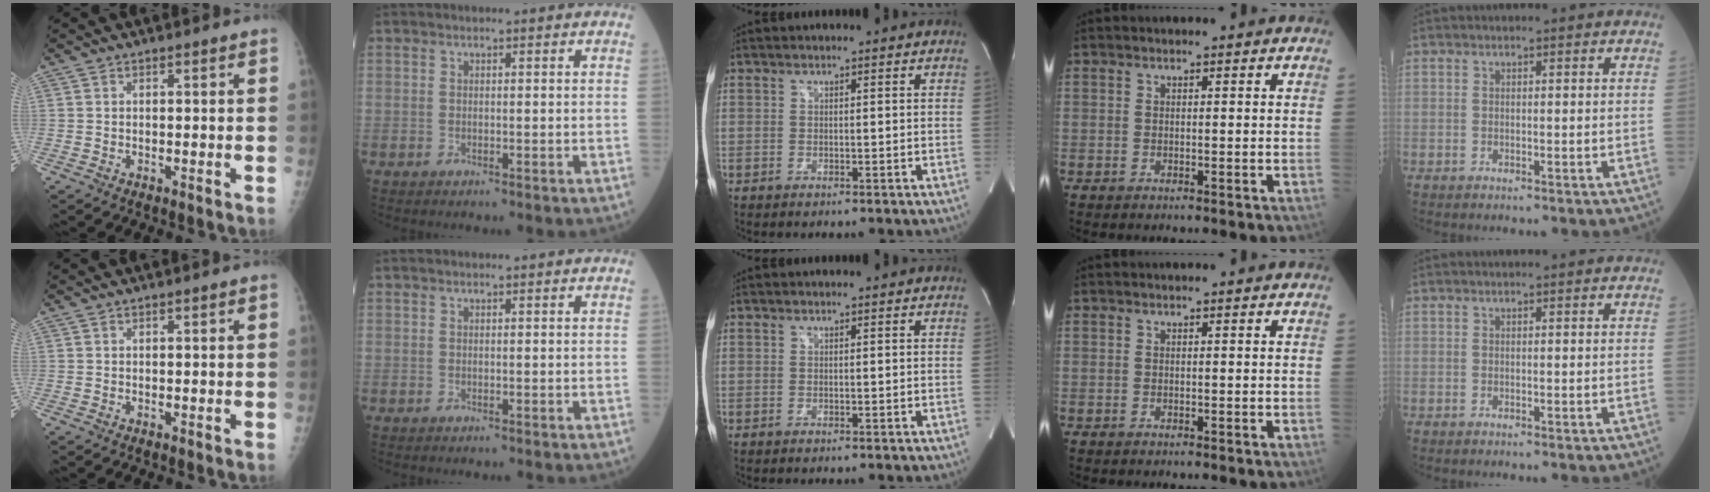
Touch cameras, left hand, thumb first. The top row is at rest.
{}